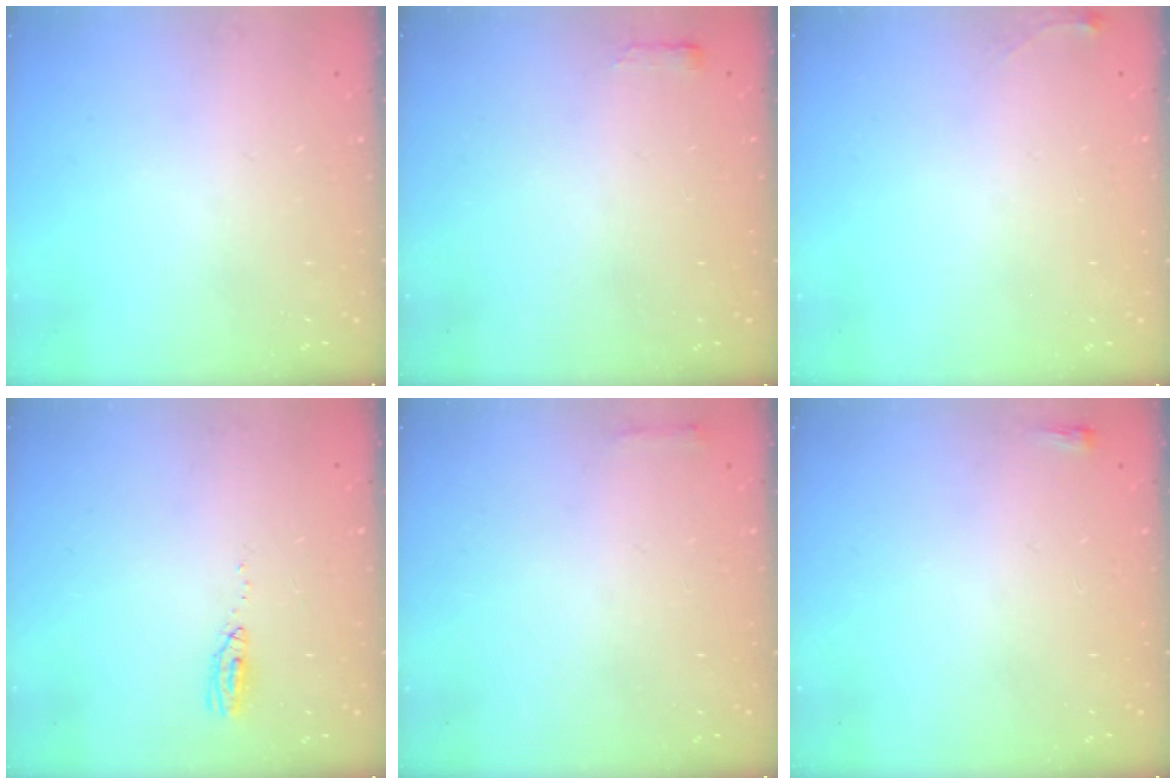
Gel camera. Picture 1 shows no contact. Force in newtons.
{"total": 2.4, "press": 2.4, "slide": 0.4}
{"total": 4.0, "press": 3.9, "slide": 0.6}
{"total": 9.3, "press": 5.1, "slide": 7.7}
{"total": 2.3, "press": 2.3, "slide": 0.5}
{"total": 2.0, "press": 2.0, "slide": 0.5}